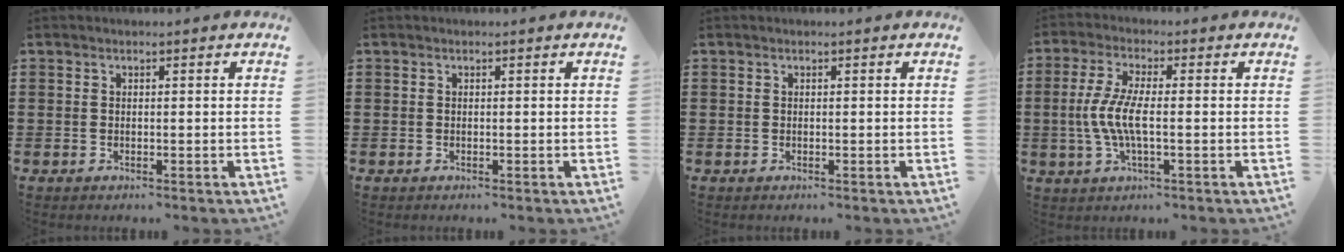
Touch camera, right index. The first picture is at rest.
{"total": 0.0}
{"total": 0.0}
{"total": 6.4, "force": [-1.1, 1.6, 6.1], "torque": [-0.149, -0.015, -0.033]}